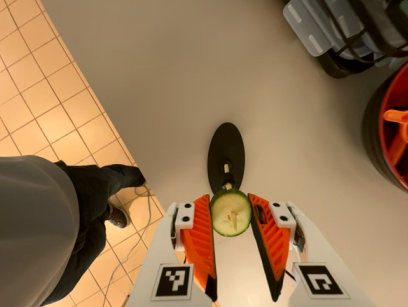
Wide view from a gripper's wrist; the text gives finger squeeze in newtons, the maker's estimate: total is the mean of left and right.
{"total": 6.5, "left": 5.8, "right": 7.1}